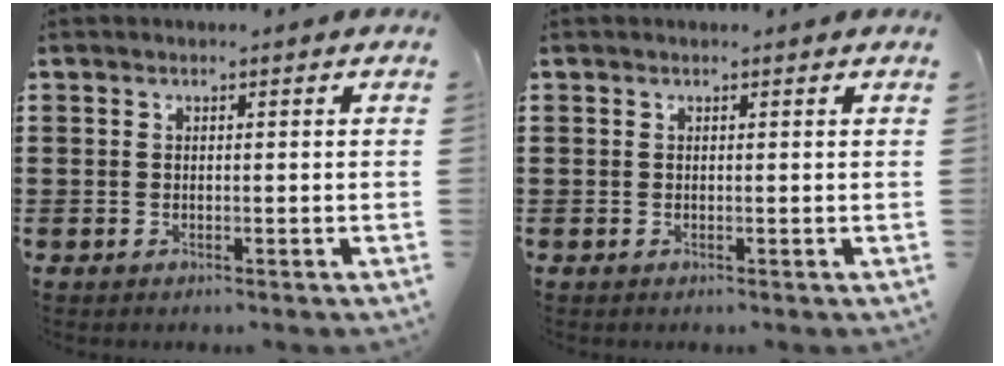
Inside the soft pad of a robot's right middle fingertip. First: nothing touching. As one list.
[{"total": 0.0}]